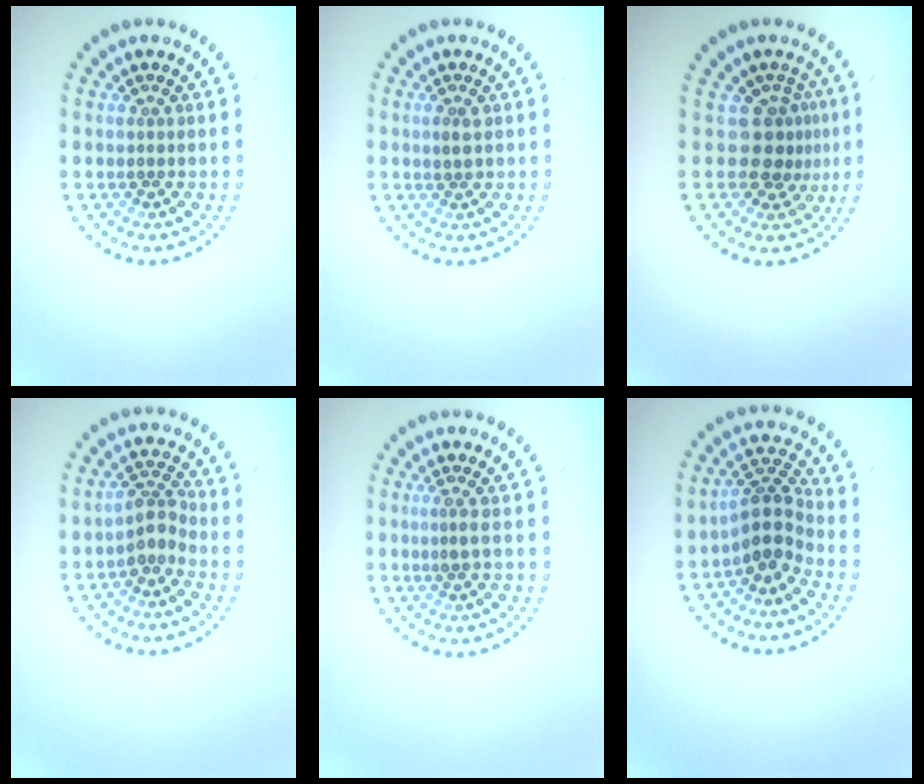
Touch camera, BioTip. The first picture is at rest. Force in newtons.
{"total": 1.0, "press": 1.0, "slide": 0.2}
{"total": 2.8, "press": 2.0, "slide": 1.9}
{"total": 2.3, "press": 1.6, "slide": 1.7}
{"total": 1.0, "press": 0.4, "slide": 0.9}
{"total": 3.7, "press": 2.8, "slide": 2.4}